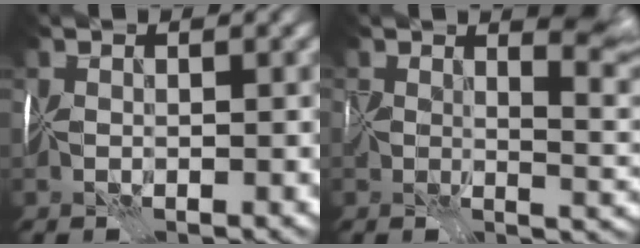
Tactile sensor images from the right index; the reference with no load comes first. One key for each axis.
{"total": 4.3, "fx": 2.5, "fy": 0.9, "fz": 3.4, "tx": -0.042, "ty": -0.009, "tz": 0.043}